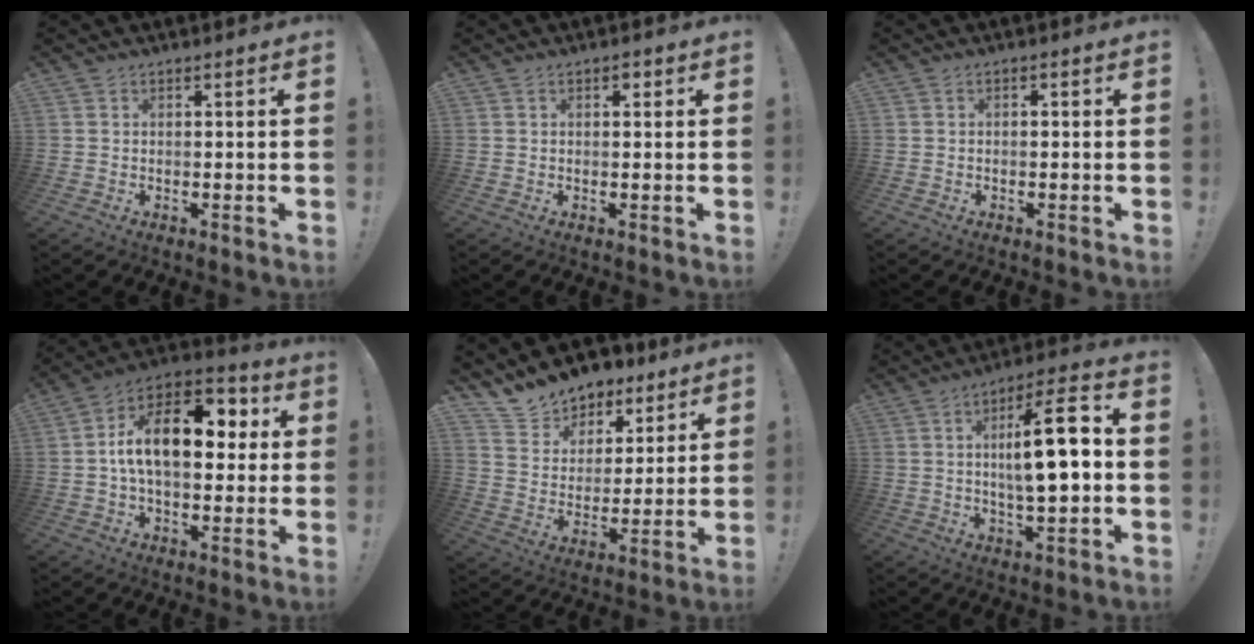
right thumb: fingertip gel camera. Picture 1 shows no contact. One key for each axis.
{"total": 1.0, "fx": 0.2, "fy": 0.9, "fz": 0.5, "tx": 0.002, "ty": -0.001, "tz": 0.000}
{"total": 1.0, "fx": -0.9, "fy": 0.3, "fz": 0.3, "tx": -0.006, "ty": 0.003, "tz": -0.015}
{"total": 17.7, "fx": 2.2, "fy": 9.7, "fz": 14.7, "tx": -0.239, "ty": 0.005, "tz": 0.034}
{"total": 11.5, "fx": 10.1, "fy": 5.5, "fz": 0.6, "tx": -0.027, "ty": -0.089, "tz": 0.188}
{"total": 15.5, "fx": 0.7, "fy": 4.3, "fz": 14.9, "tx": -0.232, "ty": 0.000, "tz": 0.000}